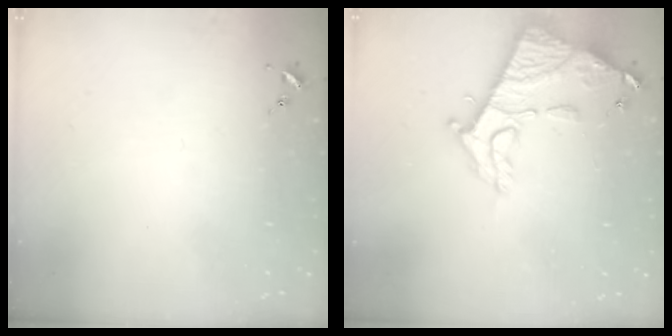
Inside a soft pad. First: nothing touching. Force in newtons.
{"total": 15.3, "press": 15.3, "slide": 1.2}